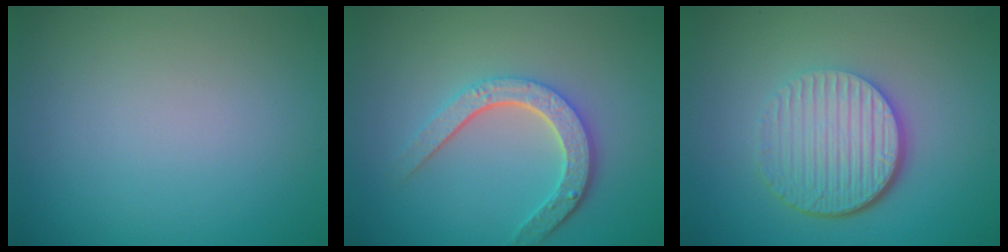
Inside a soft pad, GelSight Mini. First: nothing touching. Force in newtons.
{"total": 4.4, "press": 3.4, "slide": 2.9}
{"total": 6.1, "press": 4.2, "slide": 4.4}